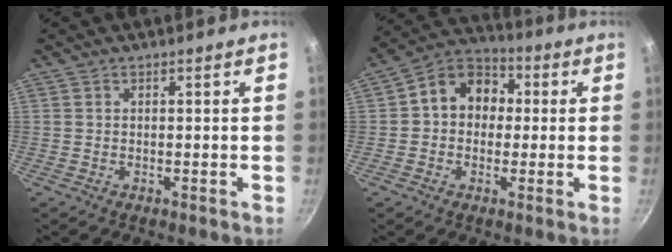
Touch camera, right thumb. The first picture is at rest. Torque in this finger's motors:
{"motor_torque": [0.00, 0.28, 0.01, 0.12, 0.11]}